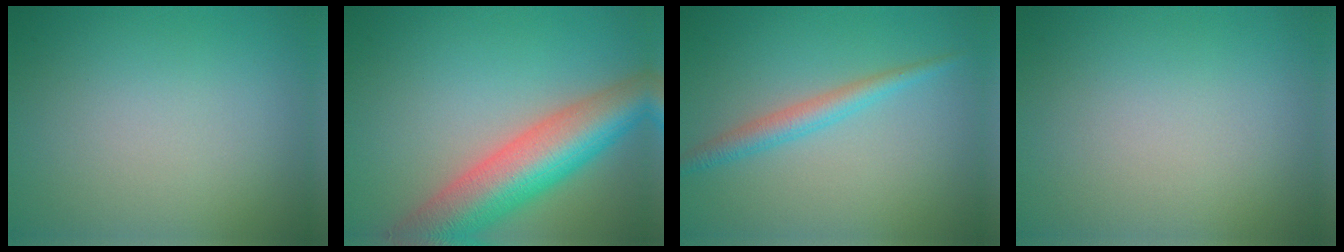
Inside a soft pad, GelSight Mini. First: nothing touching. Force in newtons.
{"total": 9.9, "press": 9.9, "slide": 0.5}
{"total": 2.4, "press": 2.4, "slide": 0.1}
{"total": 0.0}